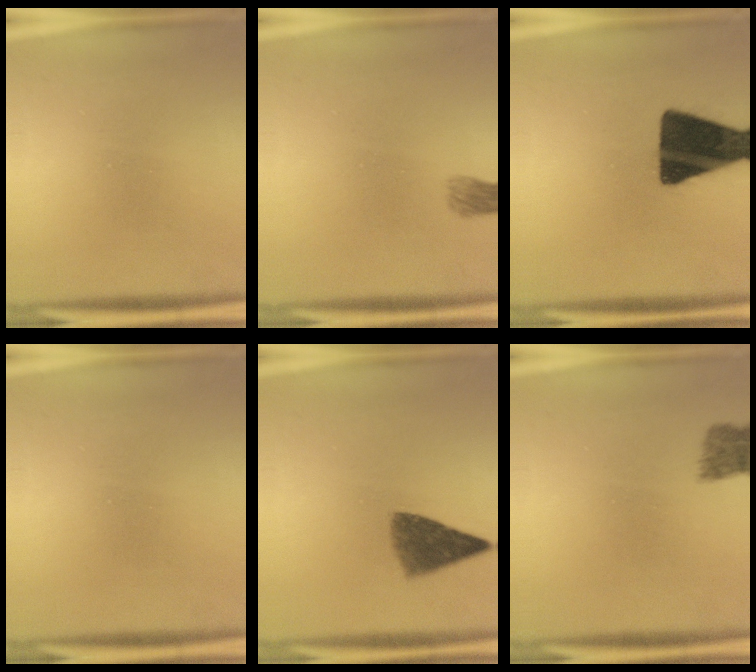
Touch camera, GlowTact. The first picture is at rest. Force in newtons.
{"total": 2.3}
{"total": 16.3}
{"total": 0.0}
{"total": 6.5}
{"total": 1.9}